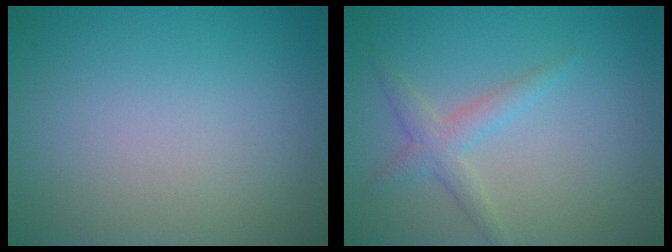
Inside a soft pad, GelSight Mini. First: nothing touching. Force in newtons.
{"total": 2.3, "press": 2.2, "slide": 0.1}